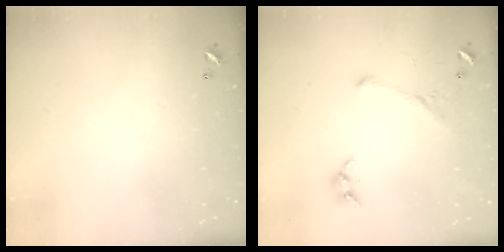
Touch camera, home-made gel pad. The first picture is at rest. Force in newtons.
{"total": 2.8, "press": 2.6, "slide": 1.0}